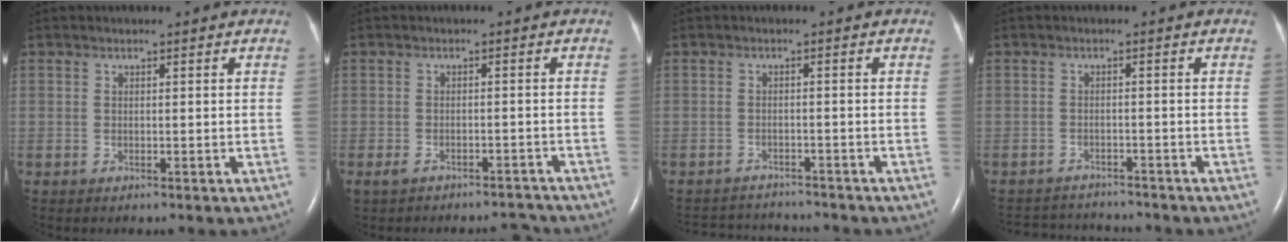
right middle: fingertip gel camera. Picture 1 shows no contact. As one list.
[{"total": 4.5, "force": [-4.0, 1.5, 1.2], "torque": [-0.019, 0.007, -0.057]}, {"total": 6.9, "force": [-6.9, 0.7, 0.6], "torque": [-0.013, 0.004, -0.099]}, {"total": 7.0, "force": [-6.9, 0.8, 0.7], "torque": [-0.015, 0.004, -0.101]}]